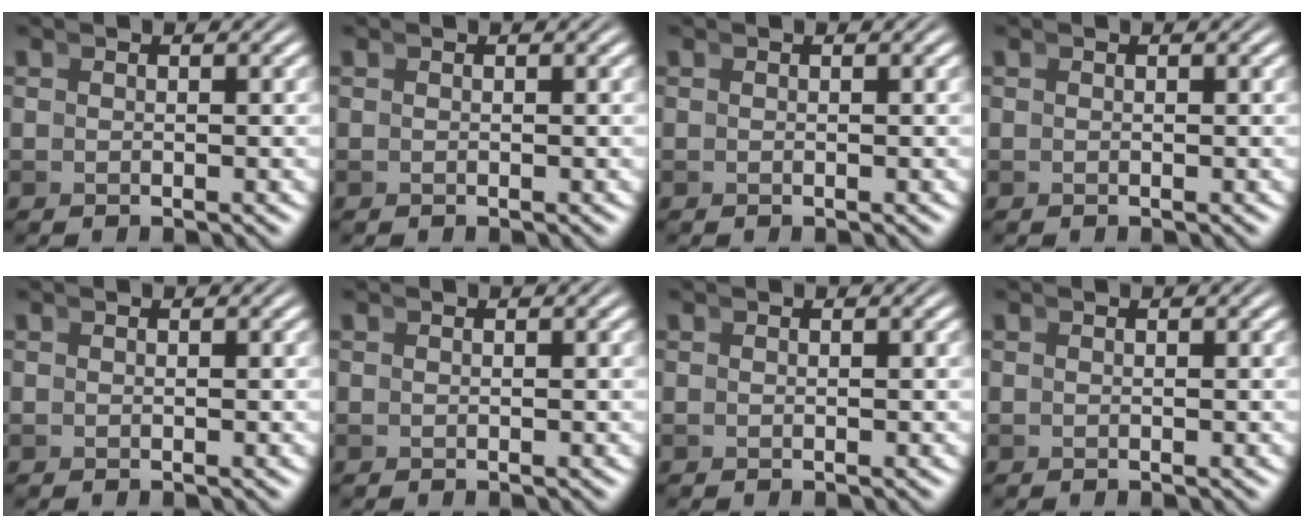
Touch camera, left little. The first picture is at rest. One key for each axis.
{"total": 0.0}
{"total": 0.0}
{"total": 0.0}
{"total": 0.0}
{"total": 0.0}
{"total": 0.0}
{"total": 0.0}